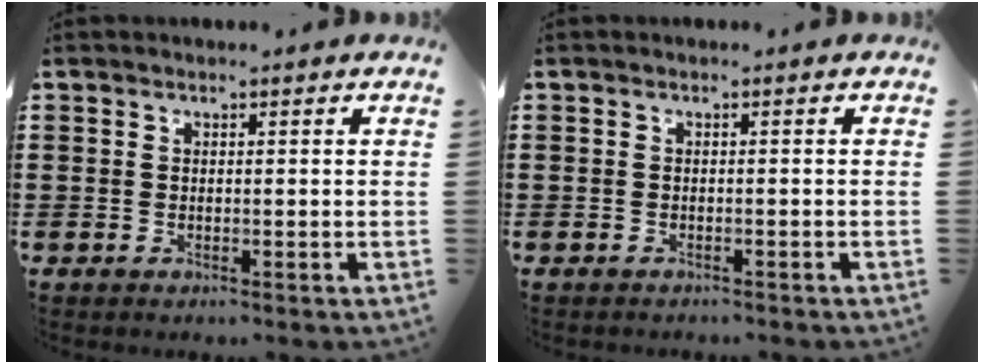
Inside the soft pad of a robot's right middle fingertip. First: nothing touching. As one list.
[{"total": 0.6, "force": [-0.6, 0.1, 0.0], "torque": [-0.003, 0.001, -0.013]}]